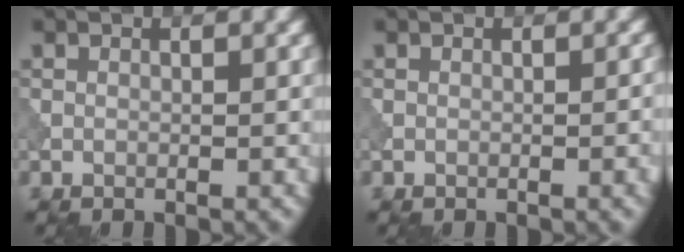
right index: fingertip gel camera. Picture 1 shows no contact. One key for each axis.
{"total": 1.1, "fx": 0.0, "fy": 0.1, "fz": 1.1, "tx": -0.016, "ty": 0.000, "tz": 0.000}